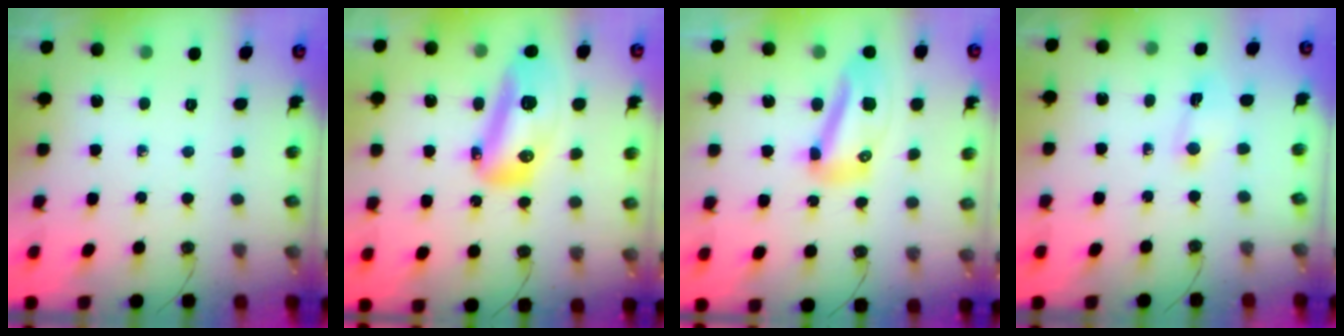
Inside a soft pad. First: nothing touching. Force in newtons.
{"total": 16.6, "press": 16.4, "slide": 2.3}
{"total": 11.5, "press": 11.4, "slide": 1.3}
{"total": 2.7, "press": 2.7, "slide": 0.3}